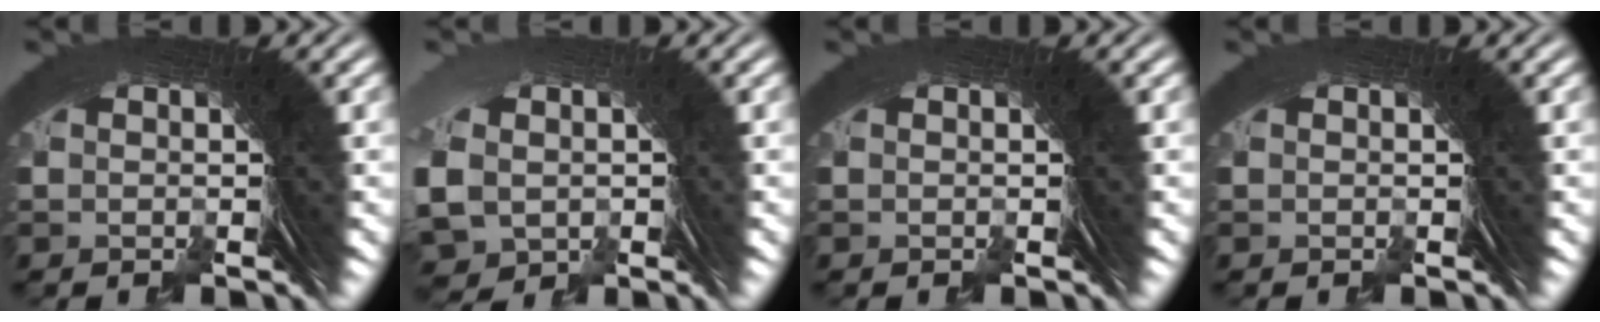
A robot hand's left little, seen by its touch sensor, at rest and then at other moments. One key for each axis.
{"total": 3.8, "fx": -1.9, "fy": 3.3, "fz": 0.4, "tx": -0.021, "ty": -0.016, "tz": -0.025}
{"total": 0.0}
{"total": 0.0}